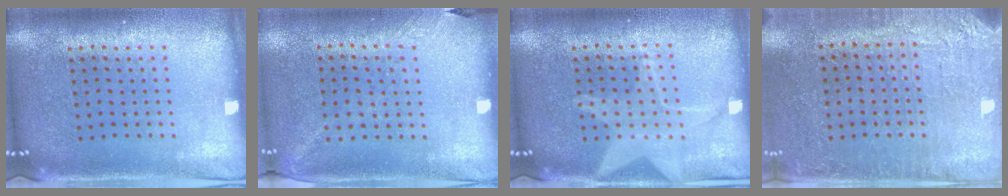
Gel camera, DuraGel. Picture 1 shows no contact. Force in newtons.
{"total": 1.3, "press": 1.0, "slide": 0.8}
{"total": 2.8, "press": 2.8, "slide": 0.3}
{"total": 2.8, "press": 2.7, "slide": 0.6}